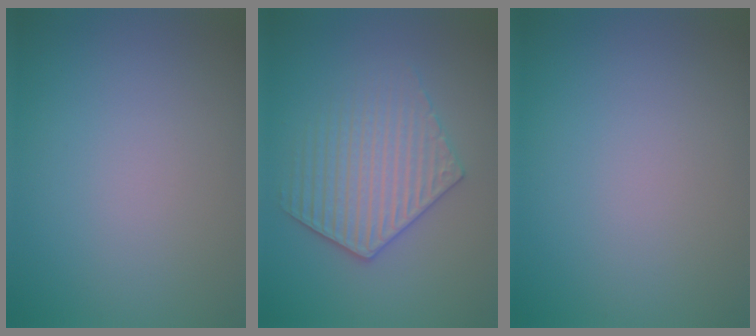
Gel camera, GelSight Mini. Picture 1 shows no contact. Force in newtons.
{"total": 3.8, "press": 3.6, "slide": 1.0}
{"total": 0.0}